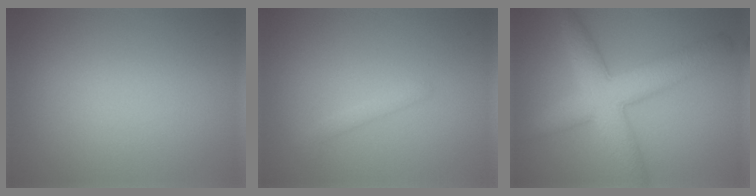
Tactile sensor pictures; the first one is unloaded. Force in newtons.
{"total": 1.1, "press": 1.1, "slide": 0.0}
{"total": 6.3, "press": 6.3, "slide": 0.2}